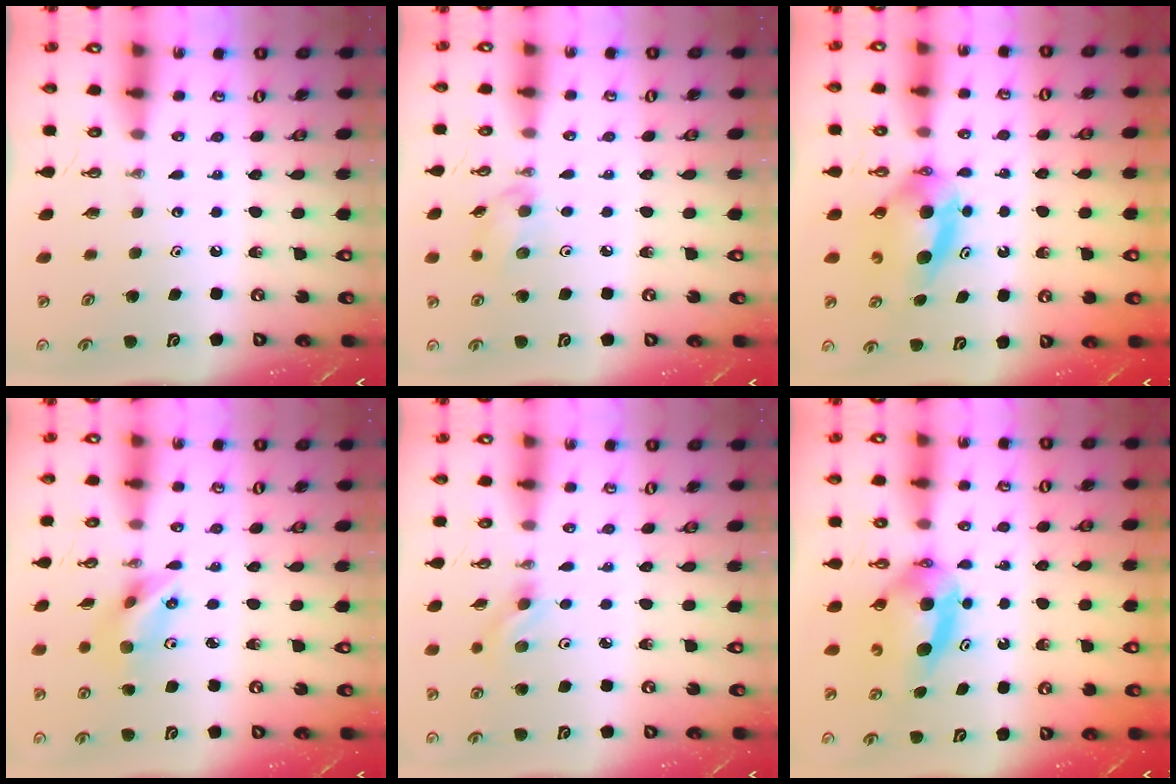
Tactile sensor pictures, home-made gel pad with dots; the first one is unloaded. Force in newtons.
{"total": 5.8, "press": 5.7, "slide": 1.4}
{"total": 6.6, "press": 6.2, "slide": 2.5}
{"total": 7.6, "press": 7.1, "slide": 2.9}
{"total": 4.5, "press": 4.1, "slide": 2.0}
{"total": 6.3, "press": 5.8, "slide": 2.3}